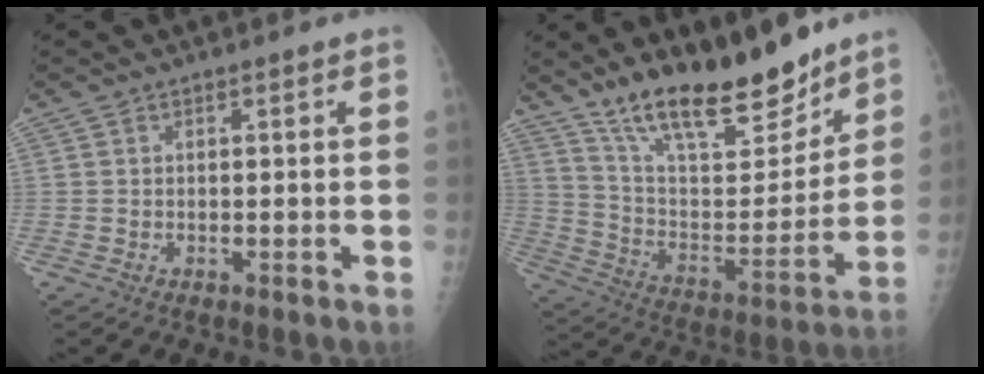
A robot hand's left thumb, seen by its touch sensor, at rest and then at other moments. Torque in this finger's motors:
{"motor_torque": [0.54, 0.33, 1.39, -1.37, 0.10]}